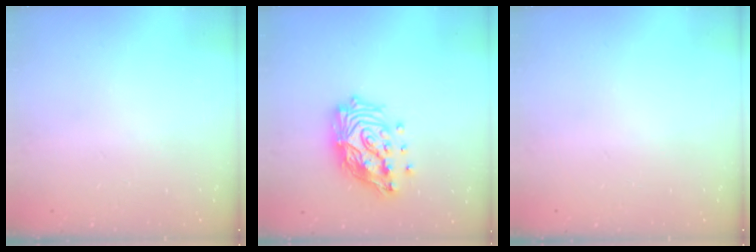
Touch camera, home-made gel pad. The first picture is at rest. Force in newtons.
{"total": 18.2, "press": 18.1, "slide": 1.6}
{"total": 0.0}